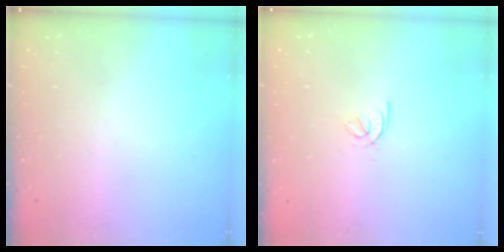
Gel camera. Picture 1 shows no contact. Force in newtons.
{"total": 2.2, "press": 2.2, "slide": 0.5}